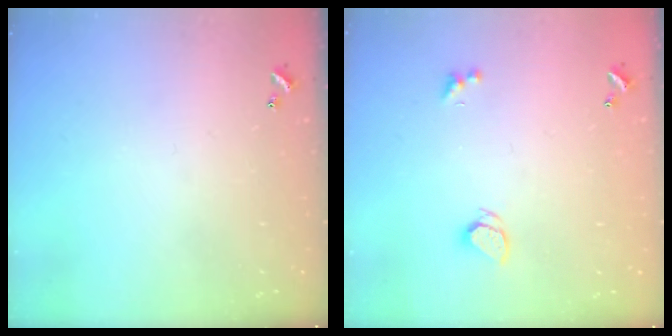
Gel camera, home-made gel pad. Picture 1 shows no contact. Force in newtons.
{"total": 1.9, "press": 1.8, "slide": 0.4}